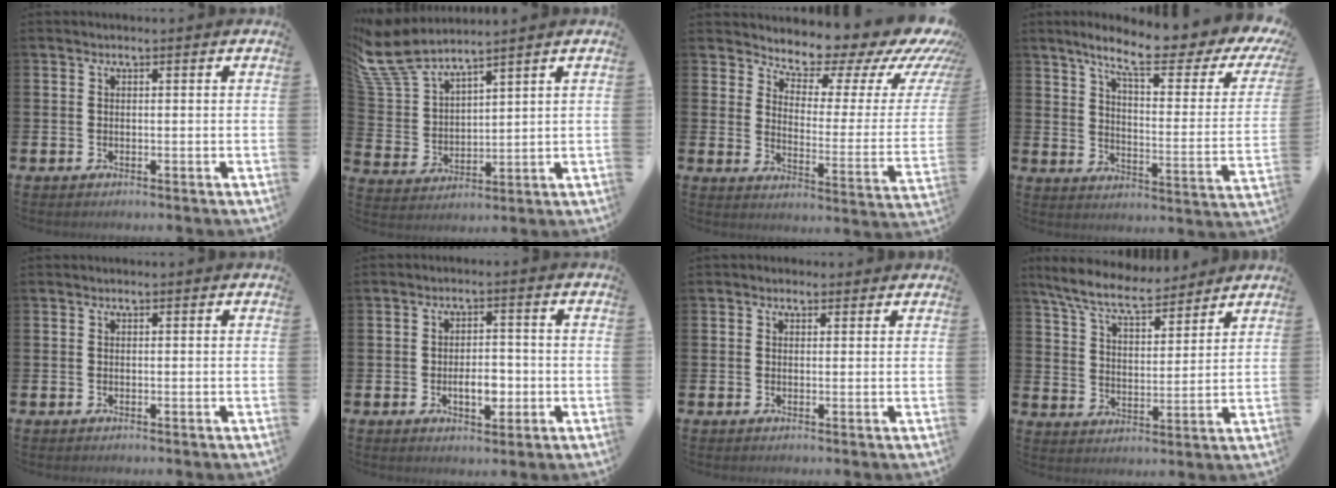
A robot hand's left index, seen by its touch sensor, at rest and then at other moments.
{"total": 8.5, "force": [7.8, 2.2, 2.7], "torque": [-0.096, -0.041, 0.142]}
{"total": 8.9, "force": [8.3, 2.6, 1.9], "torque": [-0.041, -0.081, 0.129]}
{"total": 9.7, "force": [7.4, 1.5, 6.1], "torque": [-0.125, -0.054, 0.114]}
{"total": 0.0}
{"total": 4.1, "force": [-1.0, 2.3, 3.2], "torque": [-0.039, -0.004, -0.023]}
{"total": 1.1, "force": [0.8, 0.7, 0.2], "torque": [0.006, 0.004, 0.012]}
{"total": 8.2, "force": [7.5, 1.6, 2.9], "torque": [-0.088, -0.031, 0.136]}